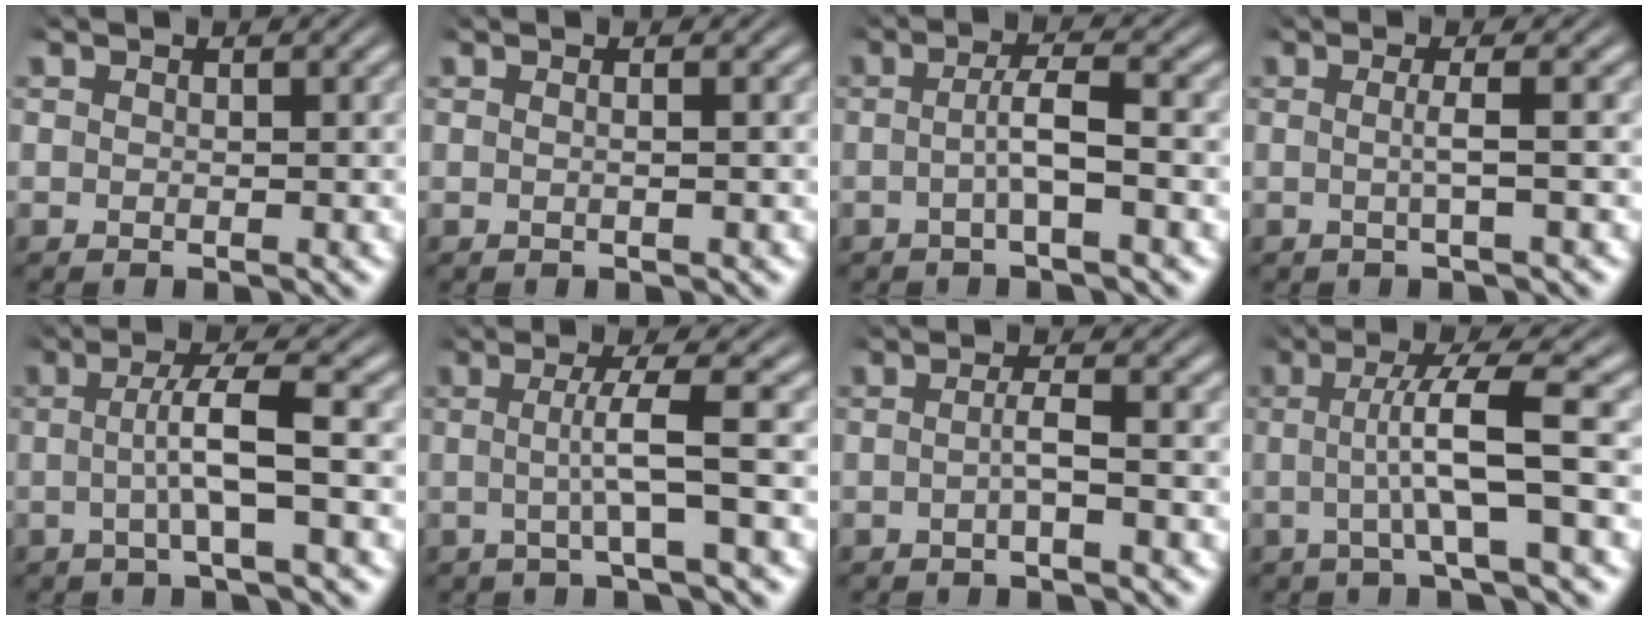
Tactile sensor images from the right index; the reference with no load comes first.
{"total": 0.7, "force": [-0.1, -0.3, 0.7], "torque": [-0.011, 0.001, -0.003]}
{"total": 2.8, "force": [-0.9, 0.0, 2.6], "torque": [-0.045, 0.003, -0.016]}
{"total": 1.9, "force": [-0.4, -0.7, 1.7], "torque": [-0.034, -0.002, -0.005]}
{"total": 3.9, "force": [-0.3, 0.2, 3.9], "torque": [-0.066, 0.006, -0.009]}
{"total": 3.1, "force": [-0.1, -0.7, 3.1], "torque": [-0.053, 0.004, -0.003]}
{"total": 1.8, "force": [-0.9, -0.3, 1.5], "torque": [-0.026, -0.002, -0.016]}
{"total": 4.6, "force": [0.2, 0.1, 4.6], "torque": [-0.079, 0.006, 0.000]}